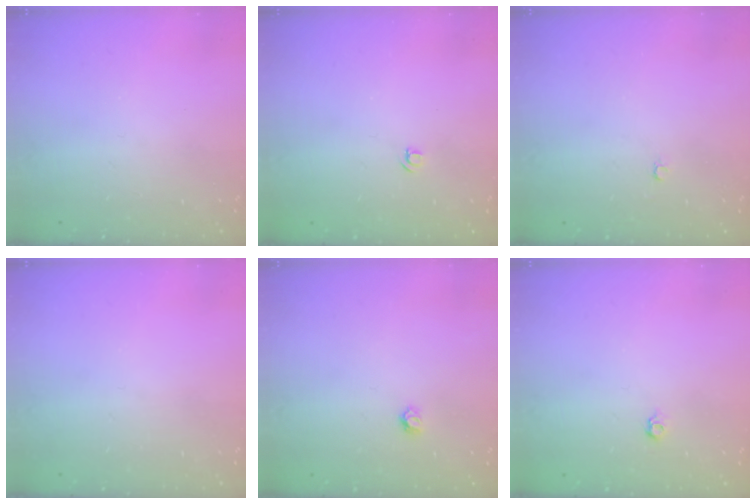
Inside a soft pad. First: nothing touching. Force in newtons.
{"total": 3.5, "press": 3.4, "slide": 0.5}
{"total": 2.0, "press": 2.0, "slide": 0.4}
{"total": 0.0}
{"total": 3.7, "press": 3.6, "slide": 0.4}
{"total": 3.9, "press": 3.8, "slide": 0.8}